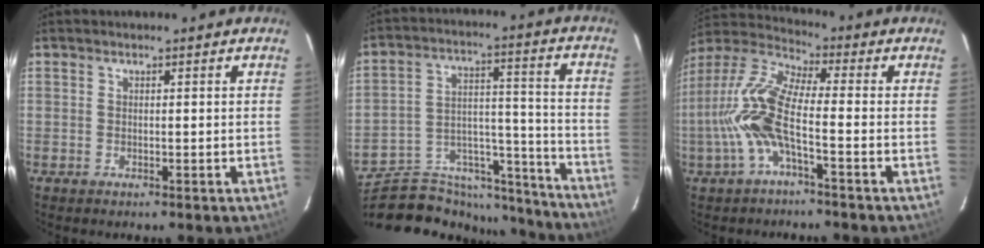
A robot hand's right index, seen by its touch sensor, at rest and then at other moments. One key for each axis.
{"total": 21.5, "fx": -19.1, "fy": 8.5, "fz": 5.1, "tx": -0.079, "ty": 0.068, "tz": -0.270}
{"total": 12.3, "fx": -3.2, "fy": 3.0, "fz": 11.5, "tx": -0.255, "ty": 0.006, "tz": -0.067}